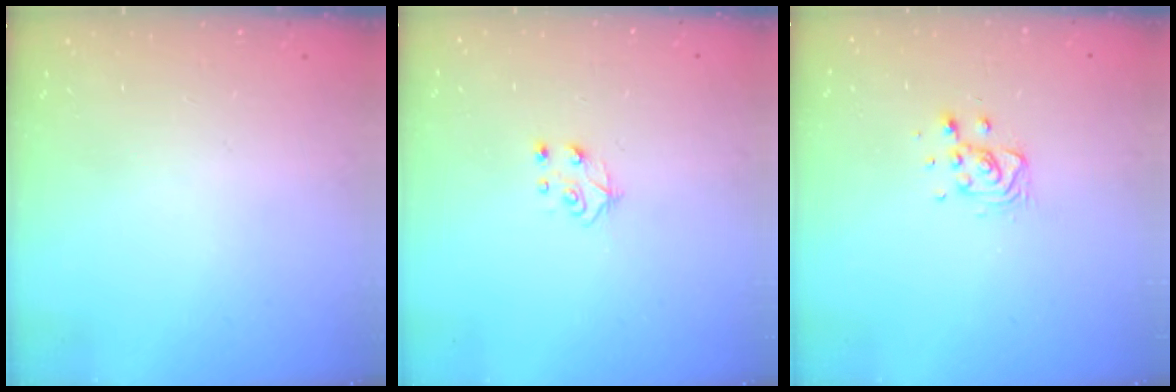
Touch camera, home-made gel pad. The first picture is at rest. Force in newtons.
{"total": 5.6, "press": 5.6, "slide": 0.5}
{"total": 9.3, "press": 9.0, "slide": 2.3}